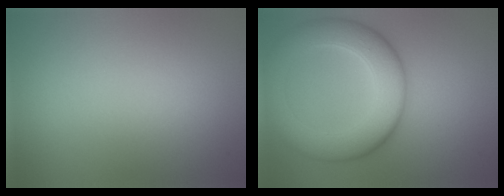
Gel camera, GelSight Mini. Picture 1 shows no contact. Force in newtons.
{"total": 8.3, "press": 8.3, "slide": 0.5}